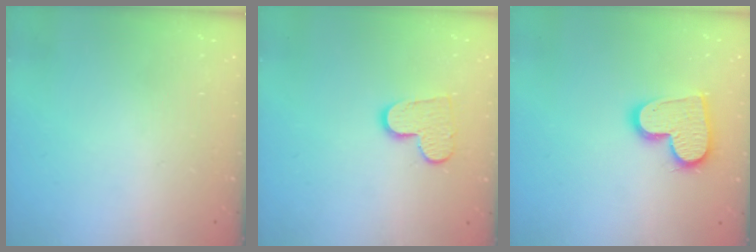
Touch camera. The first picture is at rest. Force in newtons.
{"total": 10.0, "press": 10.0, "slide": 0.7}
{"total": 14.9, "press": 14.9, "slide": 1.0}